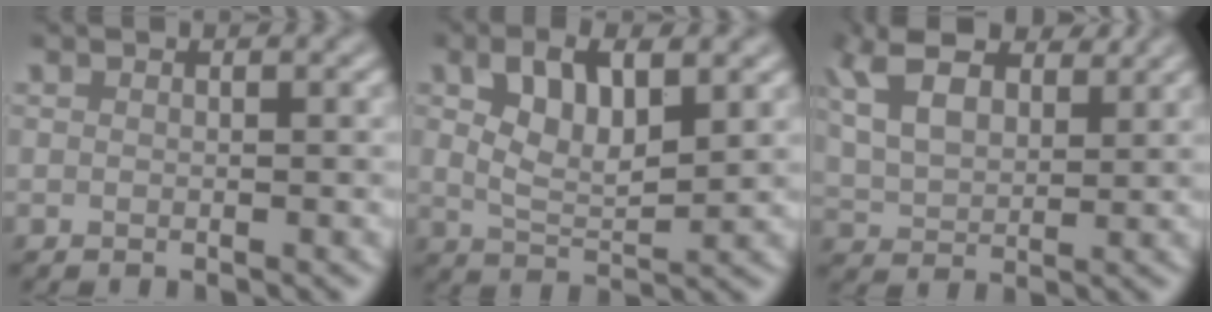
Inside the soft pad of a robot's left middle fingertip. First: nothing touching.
{"total": 5.4, "force": [2.0, 2.4, 4.4], "torque": [-0.090, 0.001, 0.037]}
{"total": 9.1, "force": [4.9, 5.0, 5.8], "torque": [-0.145, 0.031, 0.083]}